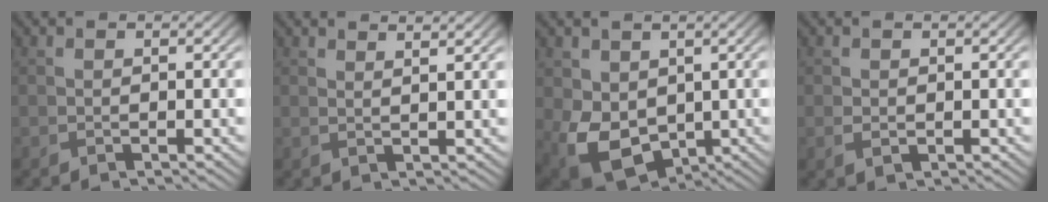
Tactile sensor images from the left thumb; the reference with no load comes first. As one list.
[{"total": 2.6, "force": [1.9, 0.5, 1.6], "torque": [-0.015, 0.002, 0.023]}, {"total": 9.0, "force": [-0.9, 6.9, 5.7], "torque": [-0.143, -0.025, -0.013]}, {"total": 1.3, "force": [-0.1, 1.0, 0.8], "torque": [-0.021, -0.003, 0.002]}]